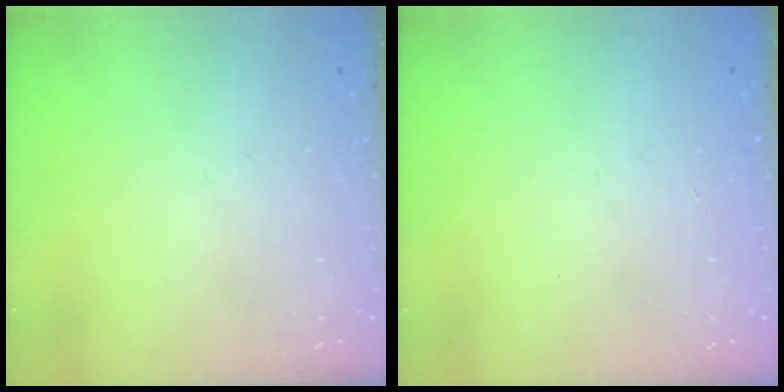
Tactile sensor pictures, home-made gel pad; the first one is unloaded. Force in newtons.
{"total": 0.0}